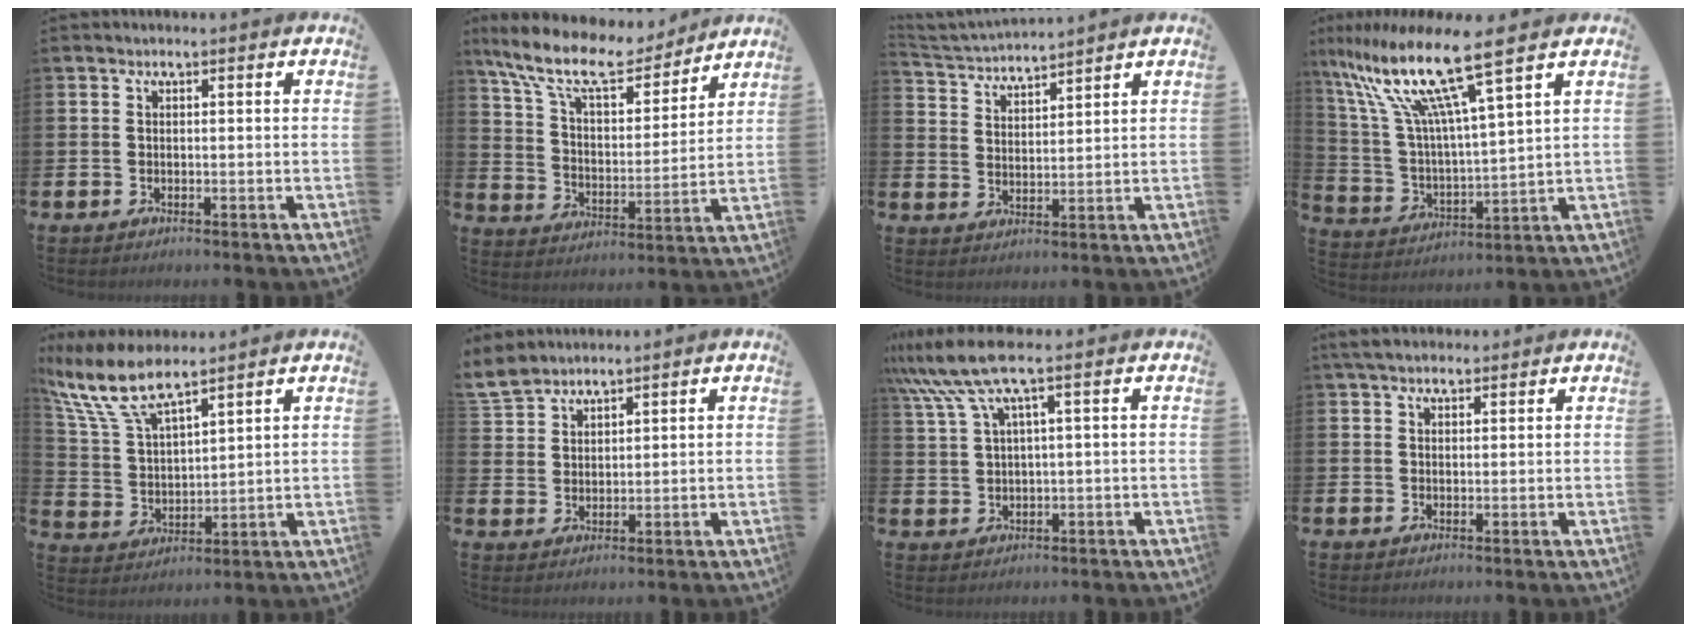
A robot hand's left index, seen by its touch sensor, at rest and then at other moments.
{"total": 11.7, "force": [10.2, 3.4, 4.6], "torque": [-0.127, -0.058, 0.179]}
{"total": 3.8, "force": [3.8, -0.1, 0.0], "torque": [-0.019, -0.025, 0.065]}
{"total": 13.3, "force": [9.4, 1.5, 9.2], "torque": [-0.215, -0.059, 0.149]}
{"total": 8.9, "force": [7.5, 2.1, 4.3], "torque": [-0.116, -0.027, 0.136]}
{"total": 4.6, "force": [4.4, 1.2, 0.4], "torque": [-0.021, -0.017, 0.083]}
{"total": 7.1, "force": [4.2, 1.3, 5.6], "torque": [-0.133, 0.001, 0.072]}
{"total": 3.6, "force": [3.1, 1.3, 1.2], "torque": [-0.023, -0.008, 0.055]}